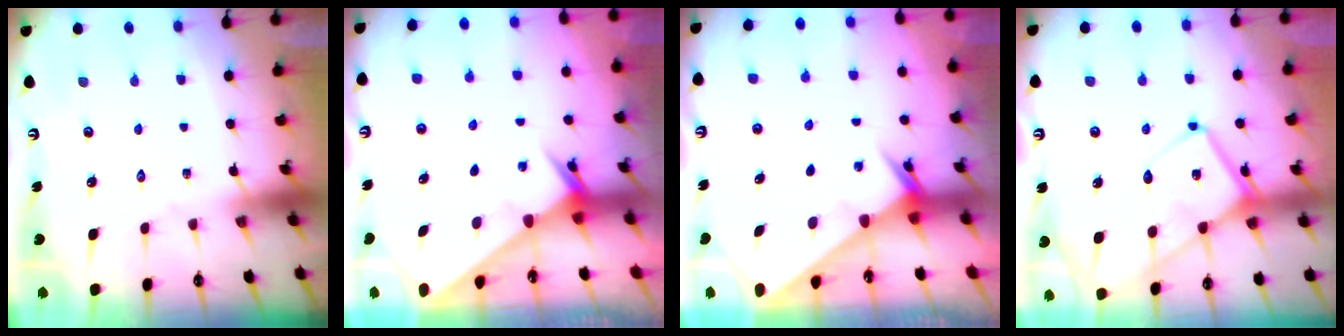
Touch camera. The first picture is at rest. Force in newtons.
{"total": 2.0, "press": 2.0, "slide": 0.1}
{"total": 2.0, "press": 2.0, "slide": 0.1}
{"total": 14.8, "press": 14.7, "slide": 1.4}